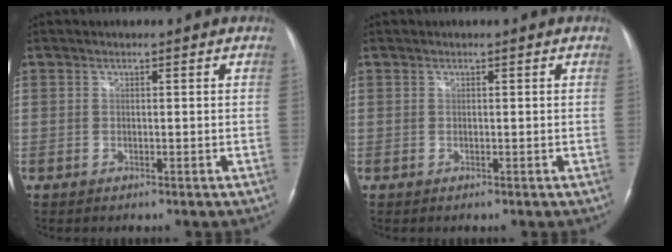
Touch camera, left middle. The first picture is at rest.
{"total": 0.0}